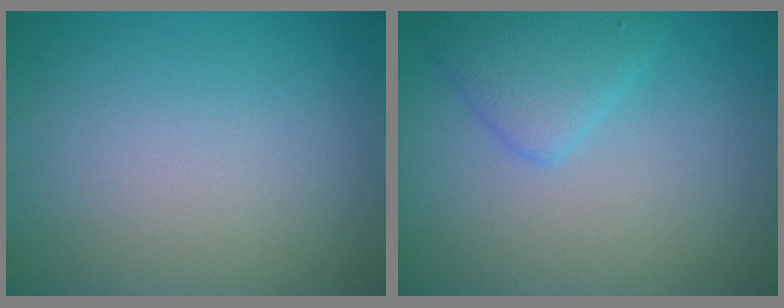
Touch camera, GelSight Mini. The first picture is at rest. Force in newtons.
{"total": 2.8, "press": 2.8, "slide": 0.2}